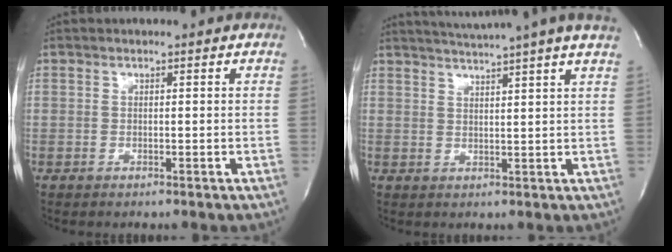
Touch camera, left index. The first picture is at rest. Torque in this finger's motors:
{"motor_torque": [0.74, -0.94, 0.08, 0.06]}